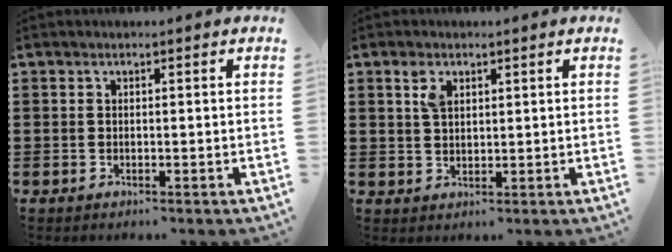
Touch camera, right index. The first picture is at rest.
{"total": 2.9, "force": [1.4, 1.5, 2.0], "torque": [-0.046, 0.005, 0.026]}